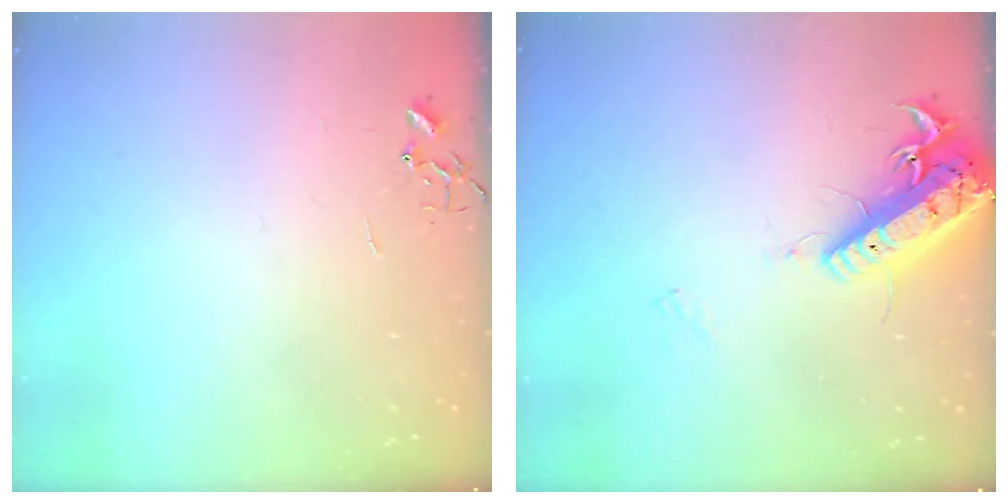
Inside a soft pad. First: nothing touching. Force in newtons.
{"total": 17.1, "press": 16.8, "slide": 3.3}